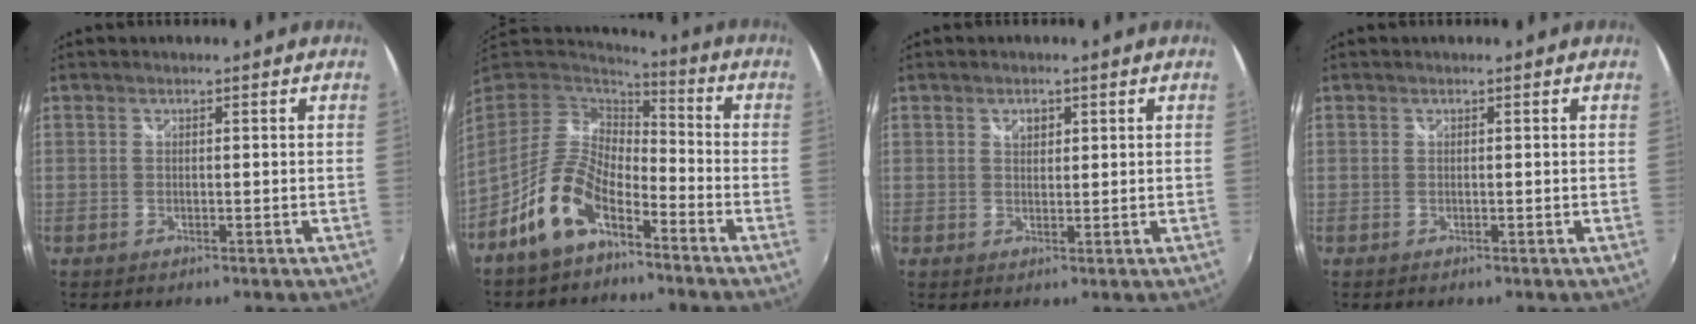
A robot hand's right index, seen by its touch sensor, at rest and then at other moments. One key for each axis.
{"total": 11.8, "fx": -7.0, "fy": 5.3, "fz": 7.9, "tx": -0.163, "ty": 0.007, "tz": -0.131}
{"total": 1.9, "fx": 0.9, "fy": 1.4, "fz": 1.0, "tx": -0.012, "ty": 0.004, "tz": 0.015}
{"total": 0.0}